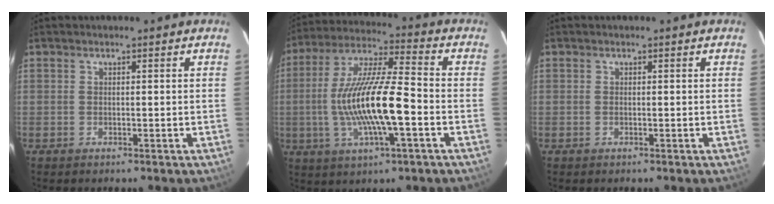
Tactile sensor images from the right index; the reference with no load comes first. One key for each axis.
{"total": 16.8, "fx": -3.3, "fy": 3.0, "fz": 16.2, "tx": -0.316, "ty": -0.001, "tz": -0.062}
{"total": 0.0}